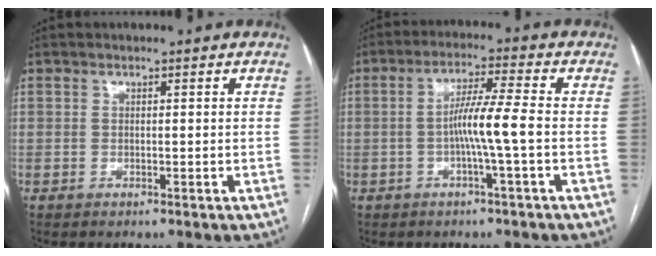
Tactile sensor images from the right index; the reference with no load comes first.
{"total": 6.4, "force": [-1.2, -0.9, 6.2], "torque": [-0.115, 0.007, -0.023]}